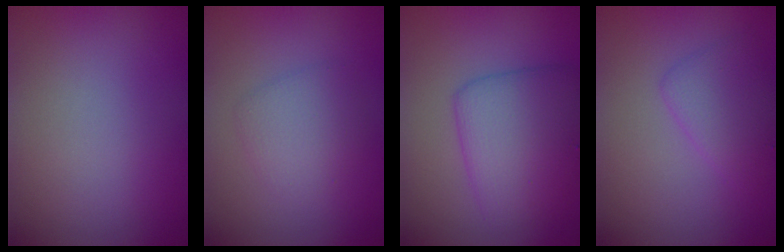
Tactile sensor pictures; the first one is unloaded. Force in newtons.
{"total": 2.4, "press": 2.4, "slide": 0.3}
{"total": 5.4, "press": 5.4, "slide": 0.2}
{"total": 2.6, "press": 2.6, "slide": 0.1}